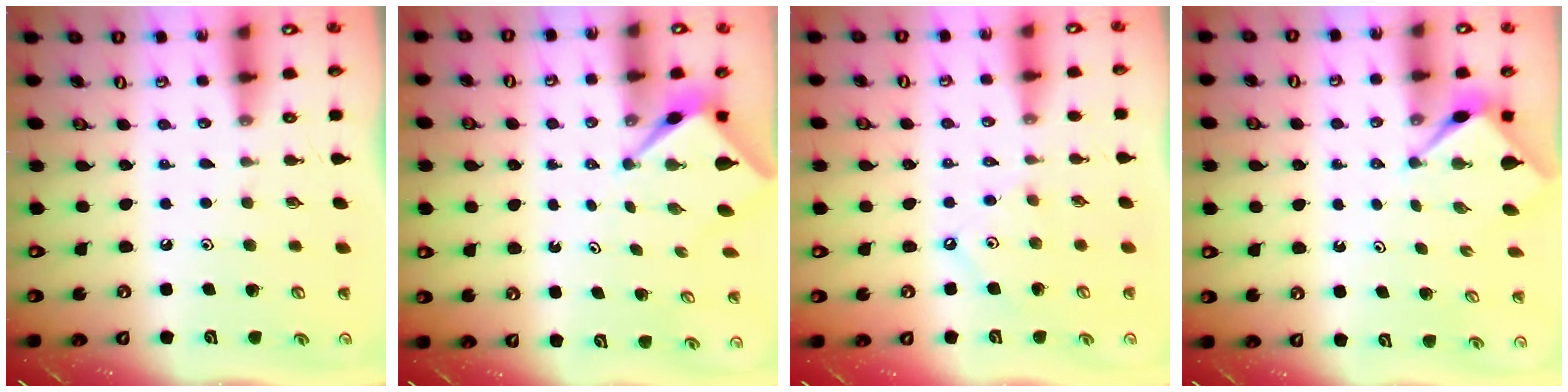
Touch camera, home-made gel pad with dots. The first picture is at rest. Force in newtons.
{"total": 2.5, "press": 2.5, "slide": 0.2}
{"total": 2.3, "press": 2.3, "slide": 0.2}
{"total": 3.0, "press": 3.0, "slide": 0.3}